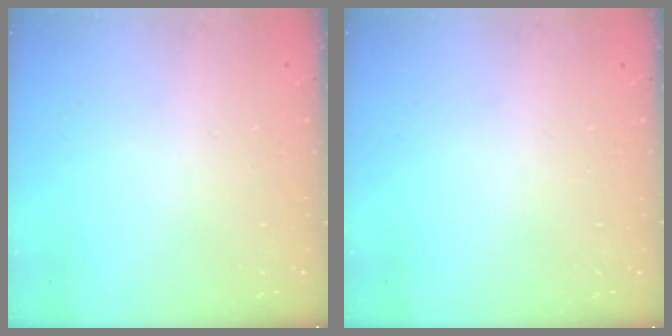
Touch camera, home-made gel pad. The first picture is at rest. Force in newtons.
{"total": 0.0}